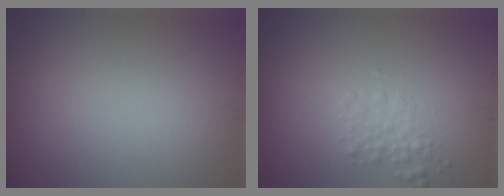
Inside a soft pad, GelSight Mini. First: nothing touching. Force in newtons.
{"total": 1.7, "press": 1.7, "slide": 0.1}